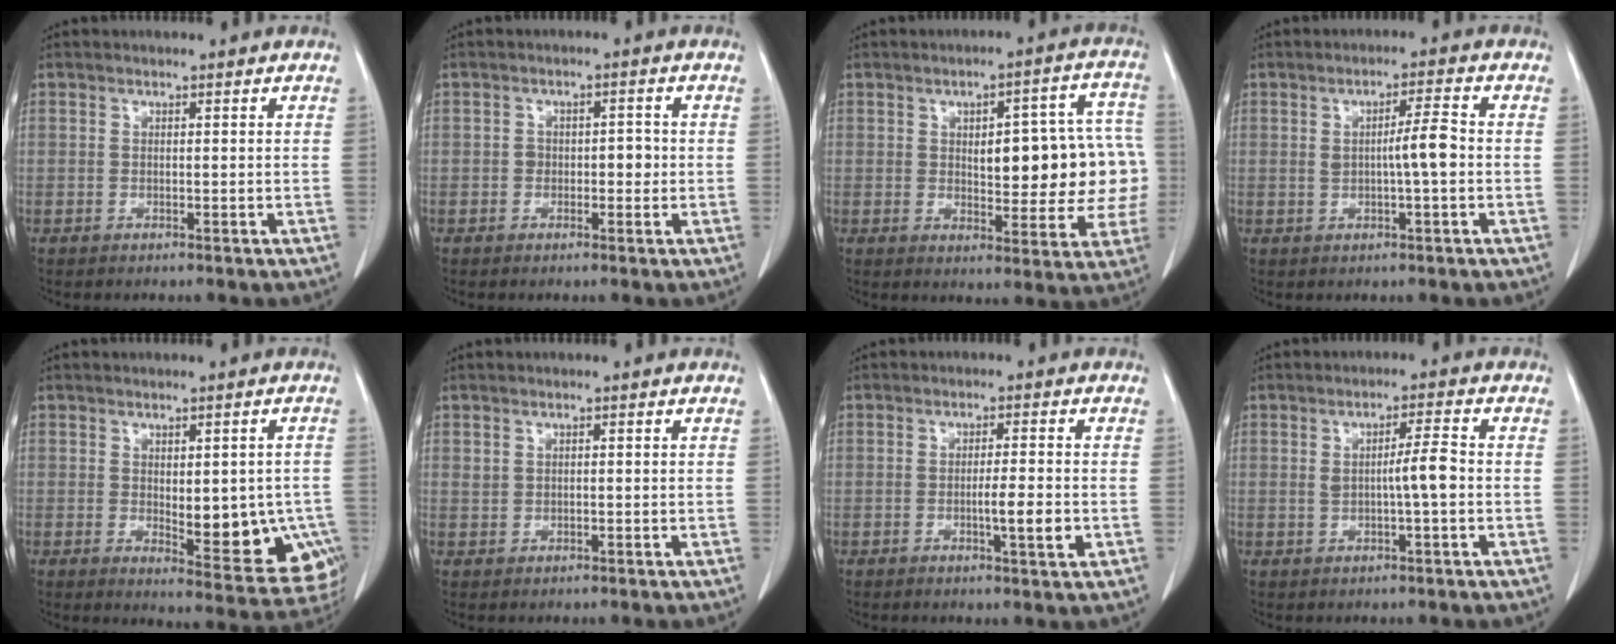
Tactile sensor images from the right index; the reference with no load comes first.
{"total": 2.8, "force": [-0.4, 1.8, 2.1], "torque": [-0.022, 0.013, -0.002]}
{"total": 15.4, "force": [0.5, 5.7, 14.3], "torque": [-0.164, 0.034, 0.014]}
{"total": 4.4, "force": [-0.1, 0.1, 4.4], "torque": [-0.069, 0.005, 0.000]}
{"total": 12.6, "force": [-2.5, 5.4, 11.1], "torque": [-0.107, 0.000, -0.014]}
{"total": 0.9, "force": [0.4, 0.6, 0.4], "torque": [-0.006, 0.011, 0.012]}
{"total": 4.6, "force": [-1.1, 0.2, 4.4], "torque": [-0.066, -0.003, -0.013]}
{"total": 4.1, "force": [-0.1, 0.0, 4.1], "torque": [-0.066, 0.004, 0.001]}